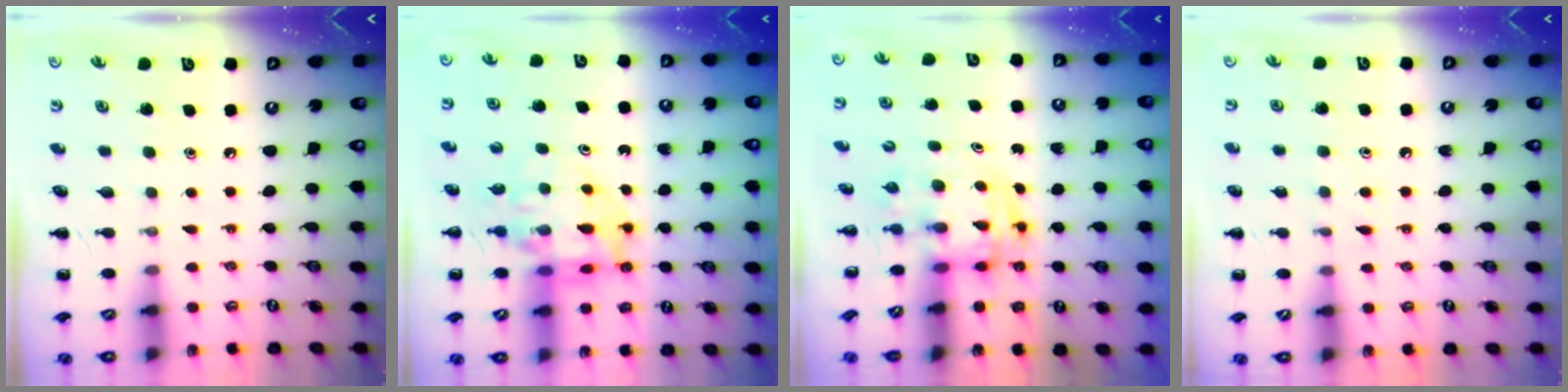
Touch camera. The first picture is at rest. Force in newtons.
{"total": 12.1, "press": 11.5, "slide": 3.7}
{"total": 2.9, "press": 2.9, "slide": 0.5}
{"total": 4.7, "press": 4.4, "slide": 1.6}